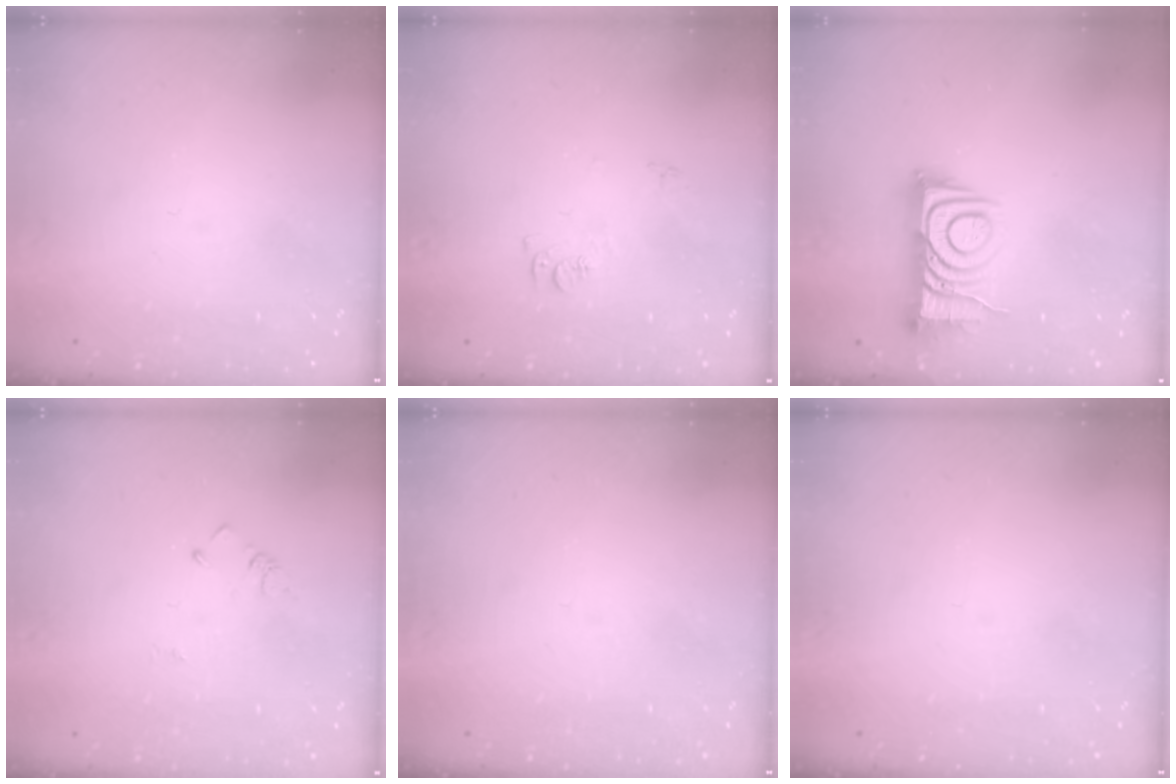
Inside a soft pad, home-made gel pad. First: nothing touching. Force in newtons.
{"total": 7.0, "press": 7.0, "slide": 0.7}
{"total": 10.6, "press": 10.6, "slide": 0.9}
{"total": 2.0, "press": 2.0, "slide": 0.3}
{"total": 0.0}
{"total": 0.0}